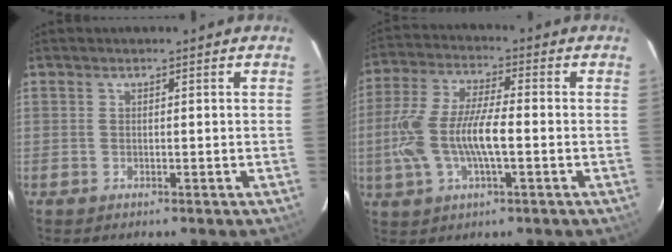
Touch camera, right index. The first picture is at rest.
{"total": 12.9, "force": [-2.3, 4.2, 12.0], "torque": [-0.257, 0.001, -0.045]}